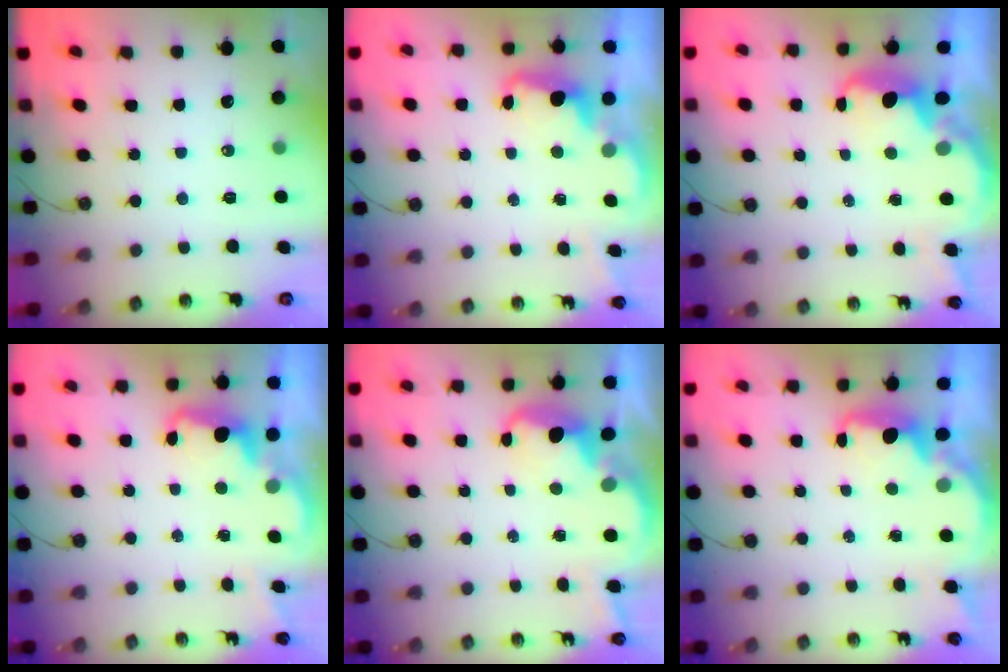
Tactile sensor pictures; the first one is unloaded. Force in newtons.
{"total": 2.3, "press": 2.2, "slide": 0.7}
{"total": 4.1, "press": 4.1, "slide": 0.4}
{"total": 2.4, "press": 2.3, "slide": 0.7}
{"total": 4.7, "press": 4.6, "slide": 0.7}
{"total": 2.4, "press": 2.3, "slide": 0.8}